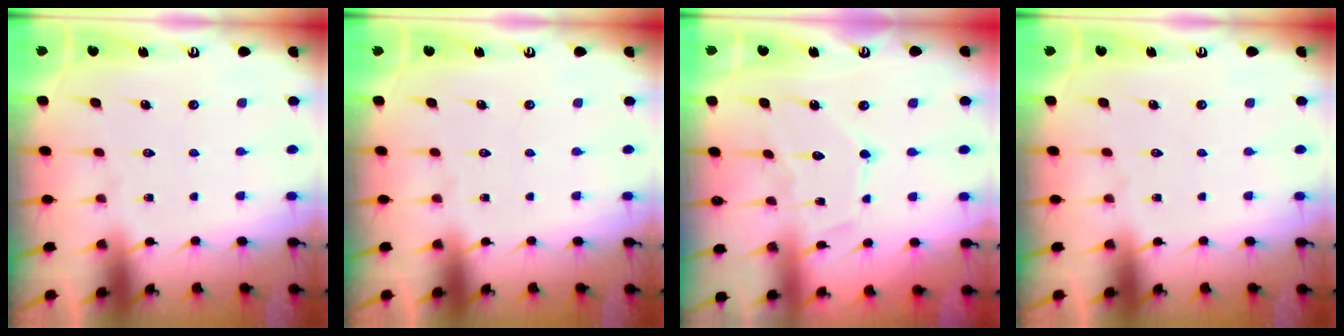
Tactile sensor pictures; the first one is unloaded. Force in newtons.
{"total": 0.0}
{"total": 10.4, "press": 10.4, "slide": 0.5}
{"total": 0.0}